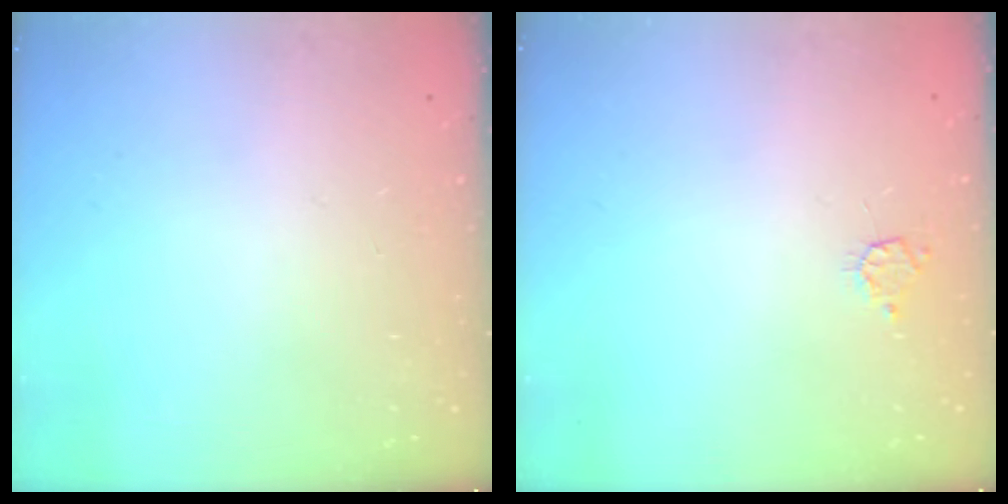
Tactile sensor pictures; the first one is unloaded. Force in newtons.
{"total": 3.6, "press": 3.6, "slide": 0.4}